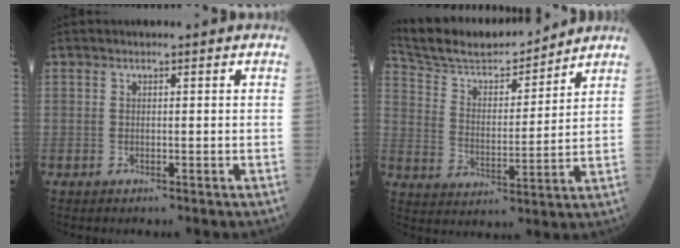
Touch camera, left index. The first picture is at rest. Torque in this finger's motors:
{"motor_torque": [-0.33, -0.04, -0.30, -0.01]}